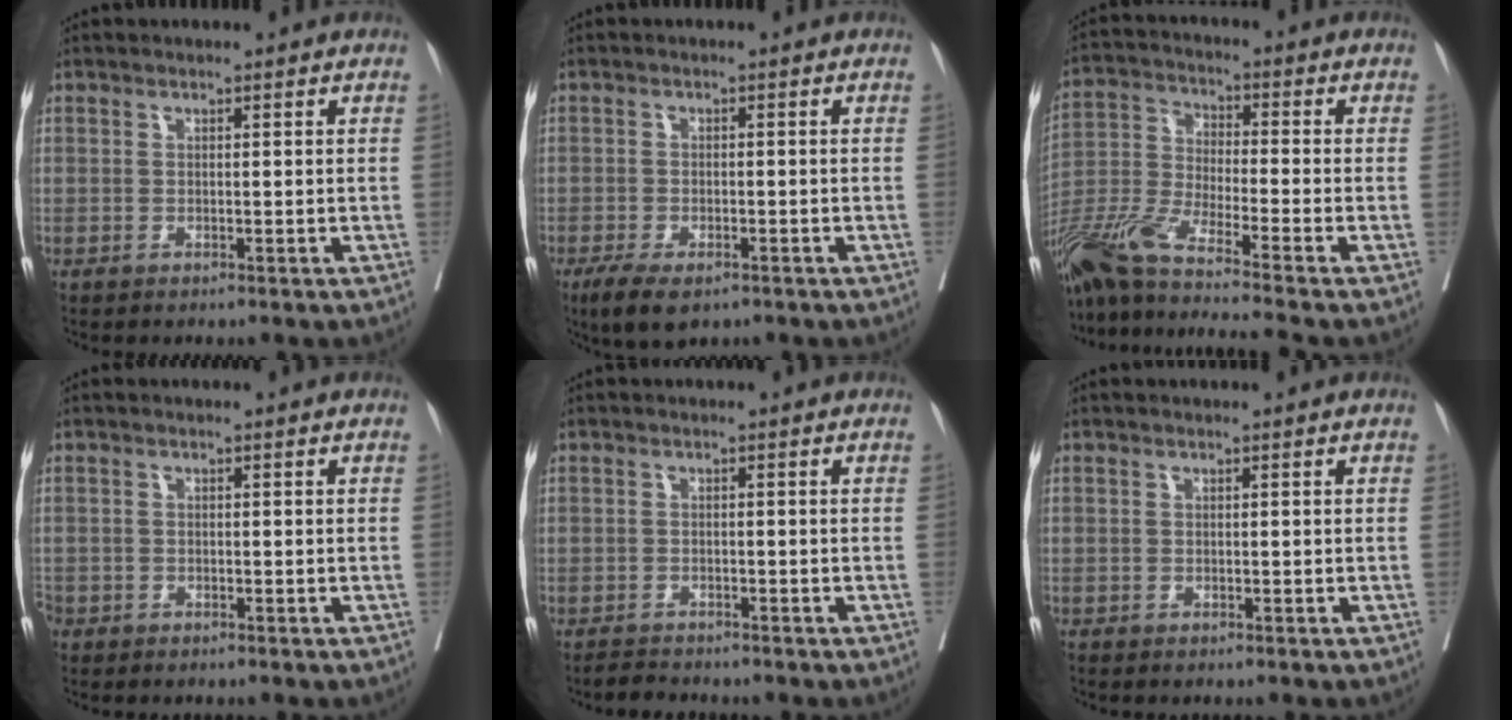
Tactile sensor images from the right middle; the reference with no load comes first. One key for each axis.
{"total": 6.2, "fx": -4.1, "fy": 2.4, "fz": 3.9, "tx": -0.067, "ty": -0.010, "tz": -0.068}
{"total": 16.2, "fx": -13.1, "fy": -1.6, "fz": 9.3, "tx": -0.201, "ty": -0.026, "tz": -0.244}
{"total": 2.5, "fx": -1.6, "fy": 1.8, "fz": 0.7, "tx": -0.022, "ty": -0.002, "tz": -0.033}
{"total": 1.9, "fx": -1.8, "fy": 0.5, "fz": 0.0, "tx": -0.006, "ty": -0.007, "tz": -0.032}
{"total": 0.6, "fx": -0.3, "fy": 0.5, "fz": -0.1, "tx": 0.003, "ty": 0.007, "tz": -0.009}